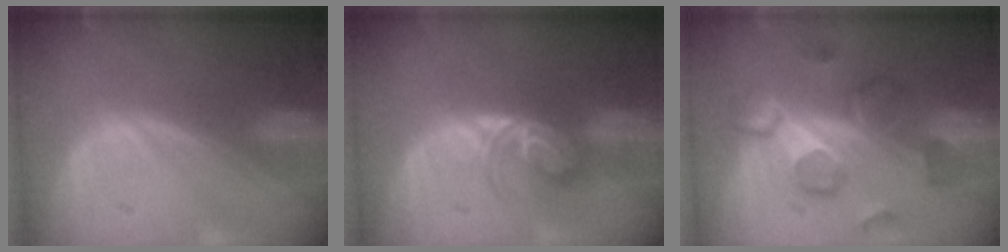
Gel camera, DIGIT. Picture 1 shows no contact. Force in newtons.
{"total": 5.6, "press": 4.9, "slide": 2.8}
{"total": 8.4, "press": 8.3, "slide": 1.3}